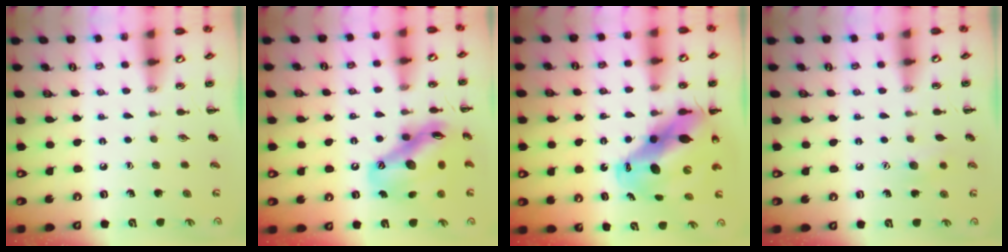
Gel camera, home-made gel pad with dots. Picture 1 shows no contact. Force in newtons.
{"total": 16.2, "press": 15.7, "slide": 4.0}
{"total": 15.8, "press": 15.2, "slide": 4.5}
{"total": 6.5, "press": 6.3, "slide": 1.6}